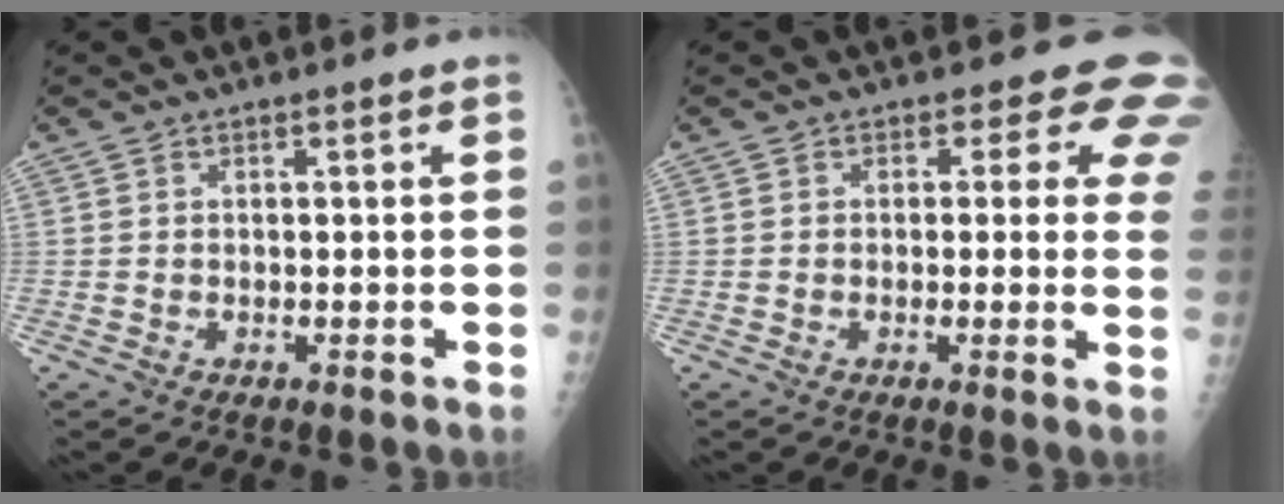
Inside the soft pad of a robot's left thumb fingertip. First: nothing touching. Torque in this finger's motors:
{"motor_torque": [3.37, 1.64, 1.30, -0.95, 0.22]}